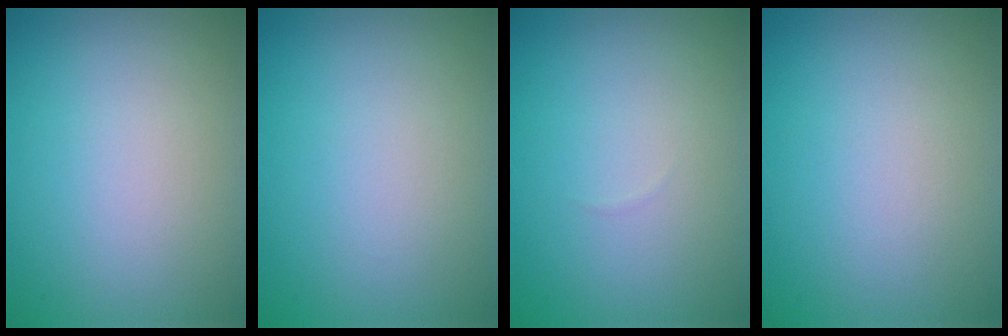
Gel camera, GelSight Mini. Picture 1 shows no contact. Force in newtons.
{"total": 0.0}
{"total": 0.0}
{"total": 0.0}